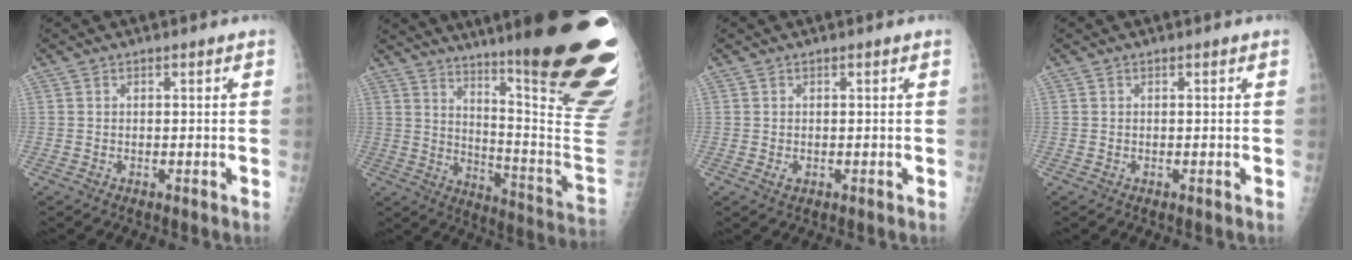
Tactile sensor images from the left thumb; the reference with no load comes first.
{"total": 34.0, "force": [19.2, 5.2, 27.5], "torque": [-0.256, -0.085, 0.277]}
{"total": 1.2, "force": [-0.1, 0.8, 0.8], "torque": [-0.011, -0.002, 0.000]}
{"total": 0.0}